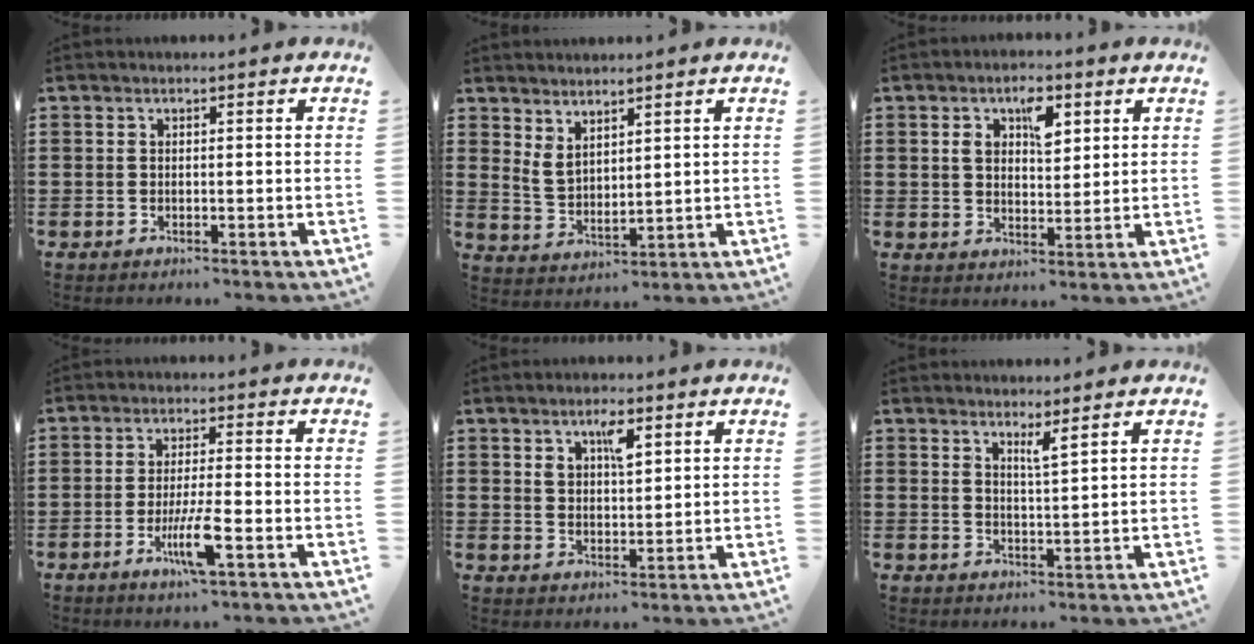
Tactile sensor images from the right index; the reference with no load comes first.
{"total": 2.9, "force": [2.5, 0.7, 1.2], "torque": [-0.032, -0.001, 0.048]}
{"total": 5.4, "force": [2.4, 2.5, 4.1], "torque": [-0.074, 0.006, 0.036]}
{"total": 6.5, "force": [-2.7, 0.7, 5.9], "torque": [-0.114, -0.015, -0.049]}
{"total": 4.1, "force": [2.3, 1.6, 3.0], "torque": [-0.042, -0.002, 0.034]}
{"total": 2.3, "force": [1.9, -0.2, 1.2], "torque": [-0.020, -0.004, 0.033]}